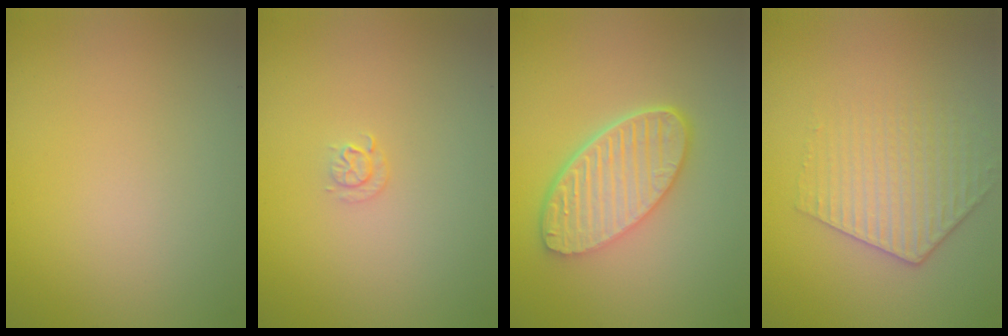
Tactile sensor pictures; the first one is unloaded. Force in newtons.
{"total": 0.9, "press": 0.6, "slide": 0.6}
{"total": 5.7, "press": 4.5, "slide": 3.5}
{"total": 3.5, "press": 2.9, "slide": 2.0}